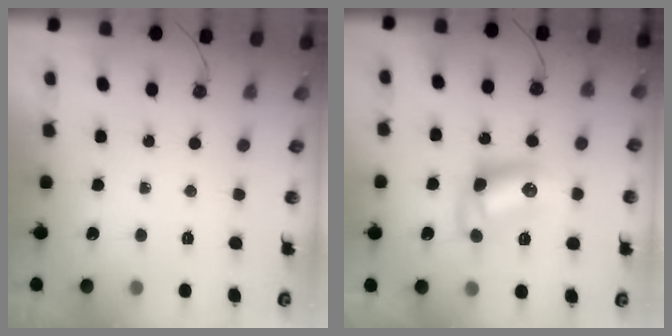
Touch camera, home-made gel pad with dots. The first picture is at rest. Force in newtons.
{"total": 10.6, "press": 10.1, "slide": 3.2}